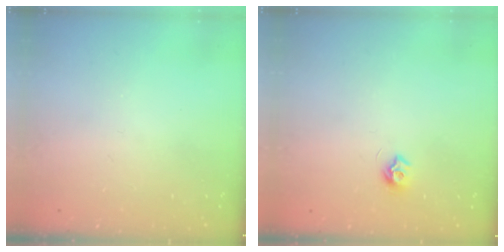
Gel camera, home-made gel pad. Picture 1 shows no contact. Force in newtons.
{"total": 6.4, "press": 6.3, "slide": 0.6}